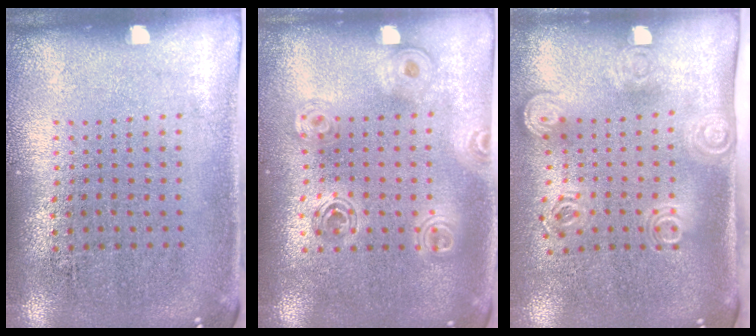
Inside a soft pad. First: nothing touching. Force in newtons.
{"total": 1.7, "press": 1.5, "slide": 0.7}
{"total": 2.0, "press": 1.4, "slide": 1.4}